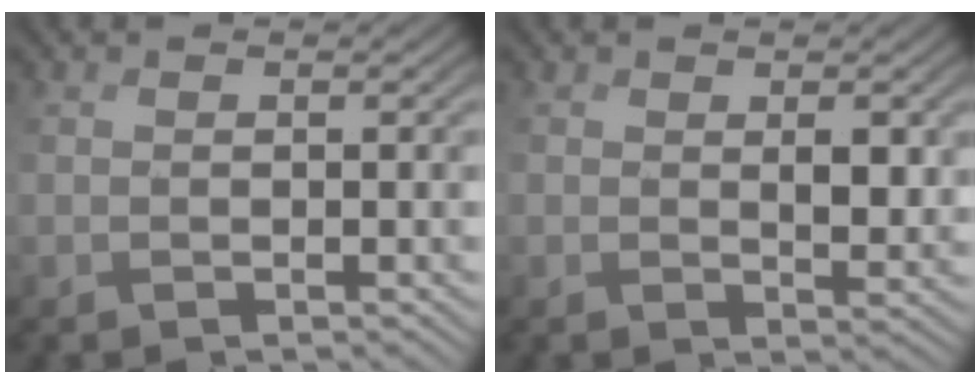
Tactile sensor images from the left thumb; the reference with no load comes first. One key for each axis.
{"total": 3.6, "fx": 1.3, "fy": 1.9, "fz": 2.8, "tx": -0.059, "ty": -0.002, "tz": 0.030}